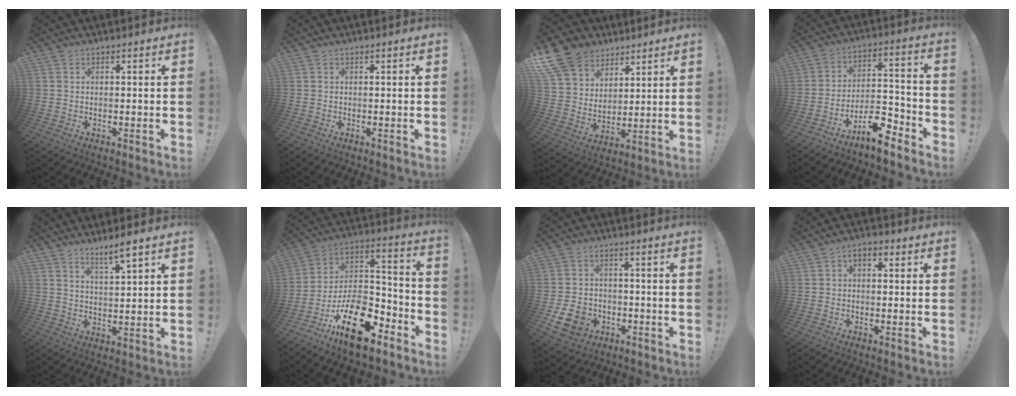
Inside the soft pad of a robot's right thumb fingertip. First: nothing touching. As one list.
[{"total": 0.0}, {"total": 13.5, "force": [8.6, 9.5, 4.2], "torque": [-0.082, -0.058, 0.172]}, {"total": 12.1, "force": [-9.0, 4.6, 6.6], "torque": [-0.090, 0.073, -0.154]}, {"total": 5.8, "force": [4.5, 0.1, 3.6], "torque": [-0.060, -0.028, 0.073]}, {"total": 20.3, "force": [-11.7, 10.2, 13.1], "torque": [-0.208, 0.072, -0.186]}, {"total": 10.7, "force": [-4.7, 8.3, 4.9], "torque": [-0.081, 0.034, -0.081]}, {"total": 3.0, "force": [0.1, 1.9, 2.3], "torque": [-0.038, 0.007, 0.001]}]